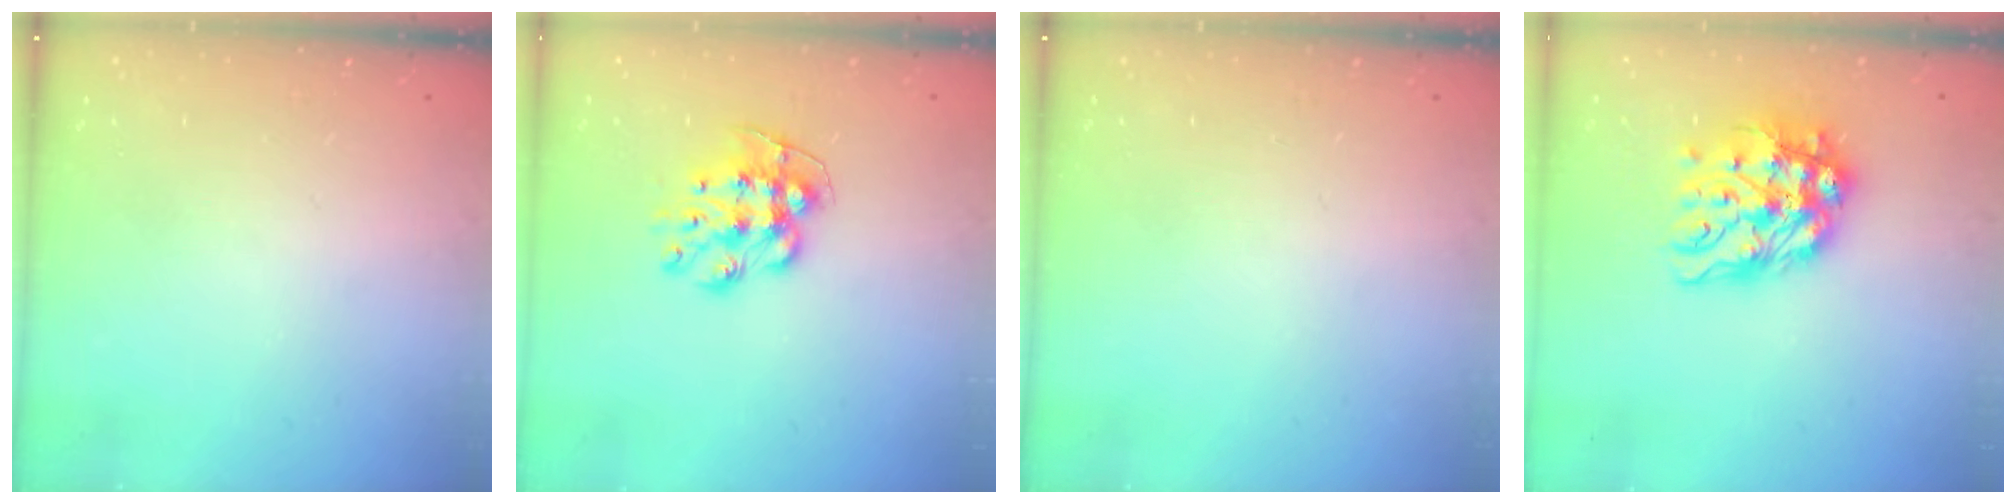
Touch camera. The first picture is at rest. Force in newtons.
{"total": 9.5, "press": 9.4, "slide": 0.8}
{"total": 0.0}
{"total": 13.0, "press": 12.9, "slide": 1.5}